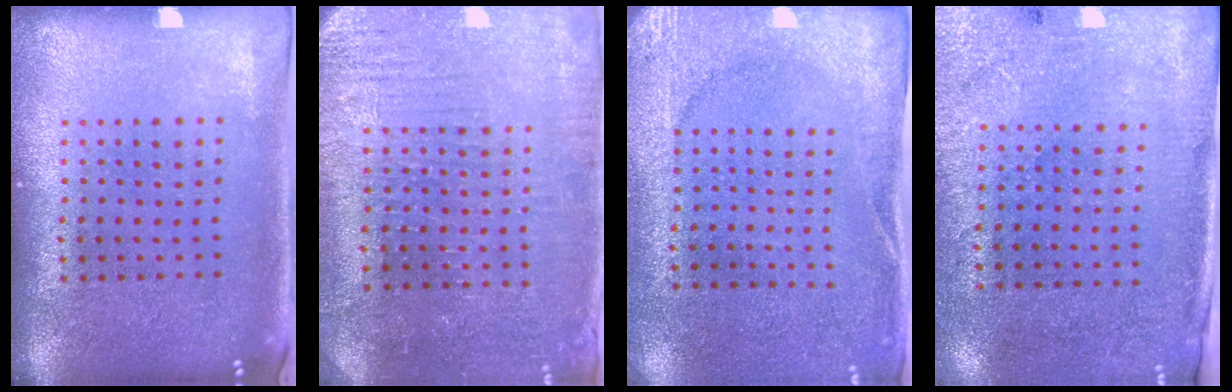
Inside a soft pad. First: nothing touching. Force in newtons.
{"total": 3.0, "press": 2.9, "slide": 0.6}
{"total": 2.6, "press": 2.4, "slide": 0.9}
{"total": 2.6, "press": 2.2, "slide": 1.4}